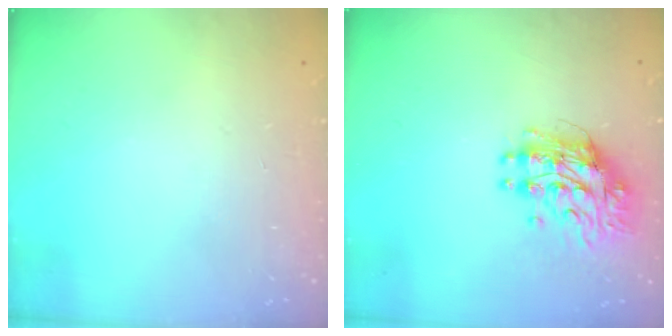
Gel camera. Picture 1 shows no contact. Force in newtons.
{"total": 10.4, "press": 10.4, "slide": 0.9}